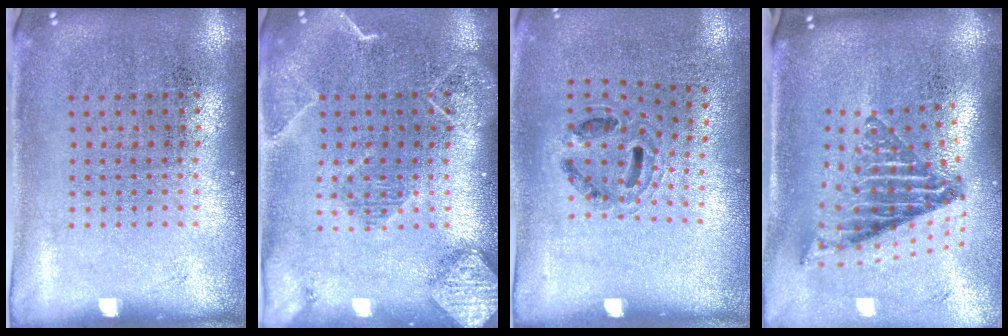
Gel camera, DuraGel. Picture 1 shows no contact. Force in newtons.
{"total": 2.3, "press": 2.0, "slide": 1.0}
{"total": 0.9, "press": 0.8, "slide": 0.5}
{"total": 2.2, "press": 1.5, "slide": 1.6}